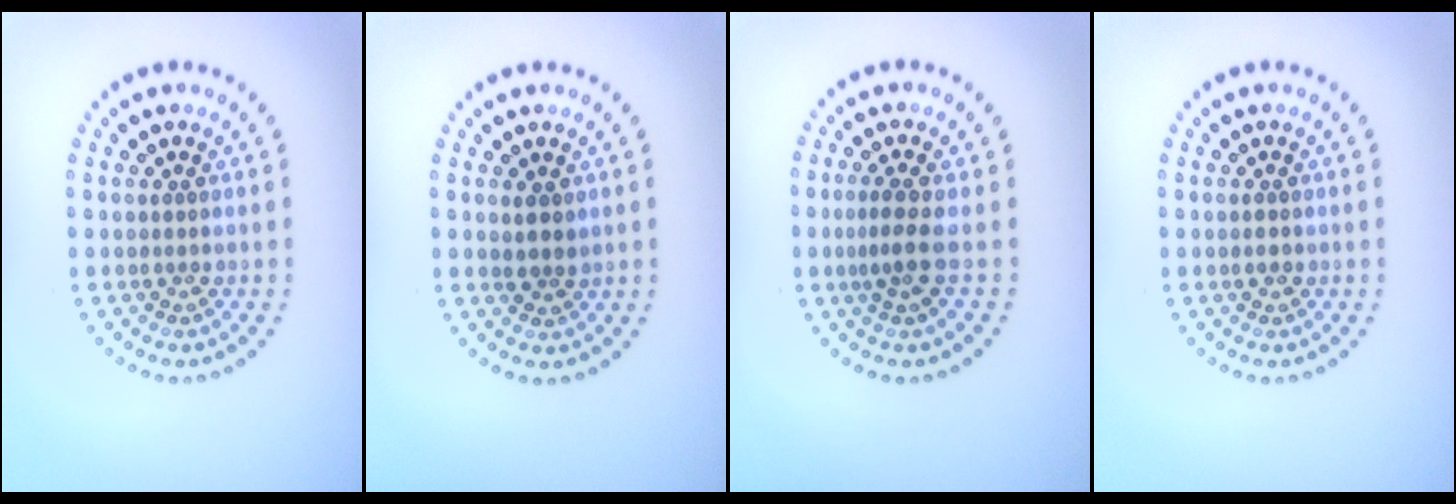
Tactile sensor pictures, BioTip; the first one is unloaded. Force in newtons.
{"total": 1.5, "press": 1.3, "slide": 0.6}
{"total": 2.3, "press": 1.5, "slide": 1.7}
{"total": 0.9, "press": 0.9, "slide": 0.0}